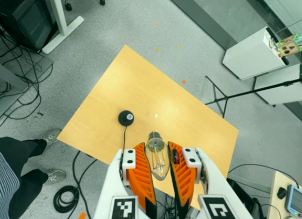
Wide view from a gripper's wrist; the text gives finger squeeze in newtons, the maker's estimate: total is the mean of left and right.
{"total": 20.2, "left": 25.3, "right": 15.1}